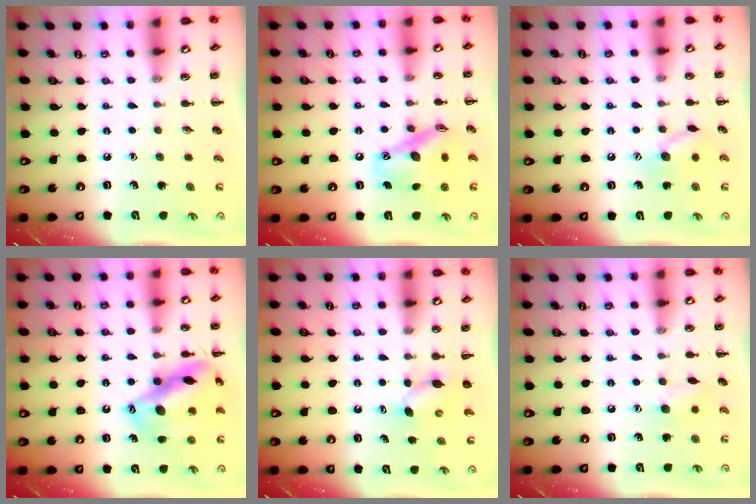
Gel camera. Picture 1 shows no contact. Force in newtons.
{"total": 14.0, "press": 13.7, "slide": 3.0}
{"total": 8.8, "press": 8.8, "slide": 0.4}
{"total": 17.3, "press": 17.1, "slide": 2.6}
{"total": 3.9, "press": 3.7, "slide": 1.2}
{"total": 6.2, "press": 6.1, "slide": 0.9}